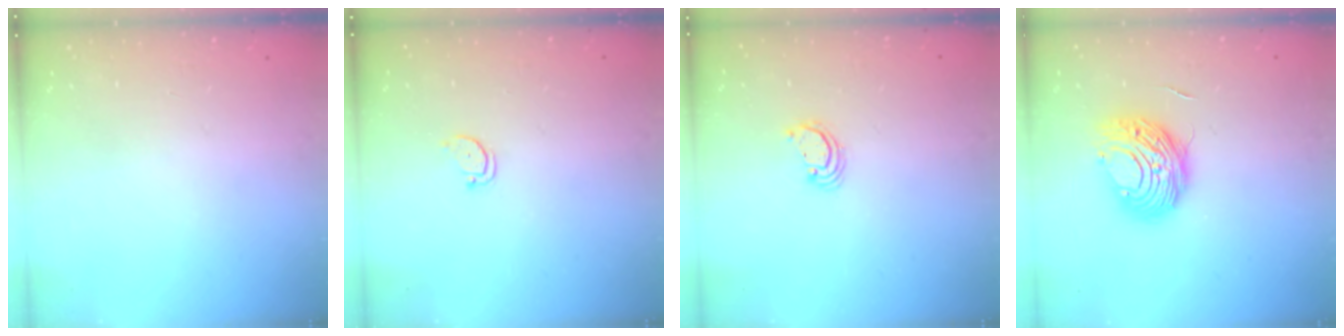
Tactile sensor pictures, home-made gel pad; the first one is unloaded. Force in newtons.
{"total": 2.2, "press": 2.2, "slide": 0.2}
{"total": 2.2, "press": 2.2, "slide": 0.2}
{"total": 10.0, "press": 10.0, "slide": 0.8}